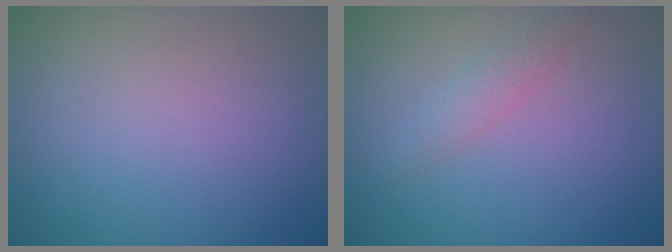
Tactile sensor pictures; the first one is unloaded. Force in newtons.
{"total": 1.5, "press": 1.5, "slide": 0.0}